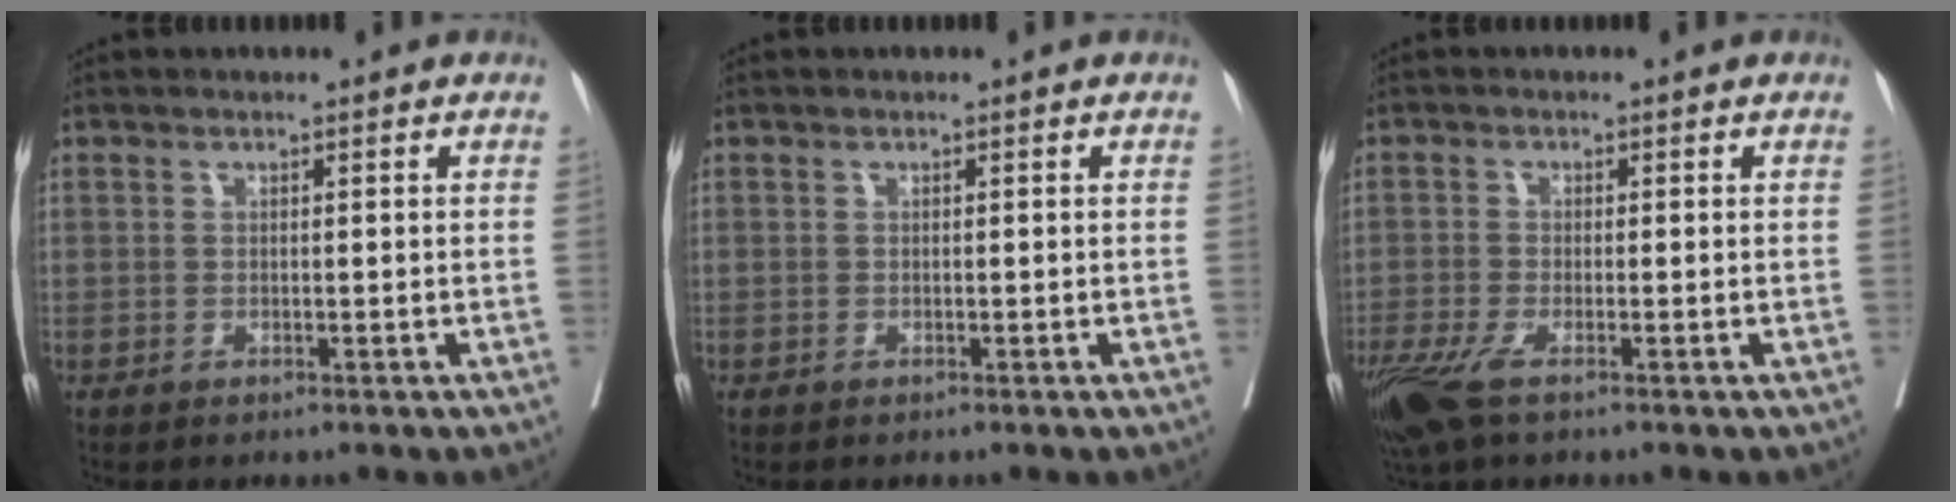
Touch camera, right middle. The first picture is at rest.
{"total": 0.0}
{"total": 6.1, "force": [-3.9, 1.4, 4.5], "torque": [-0.091, -0.019, -0.074]}